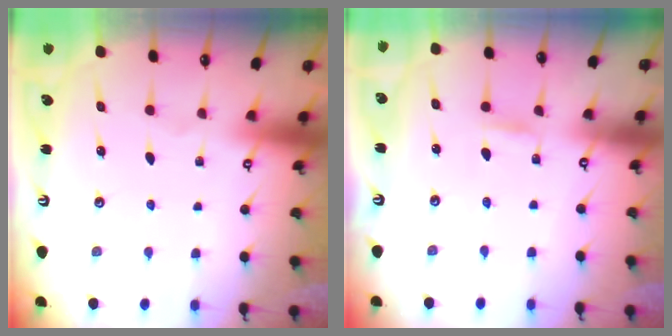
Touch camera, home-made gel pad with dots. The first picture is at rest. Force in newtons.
{"total": 1.1, "press": 1.1, "slide": 0.1}